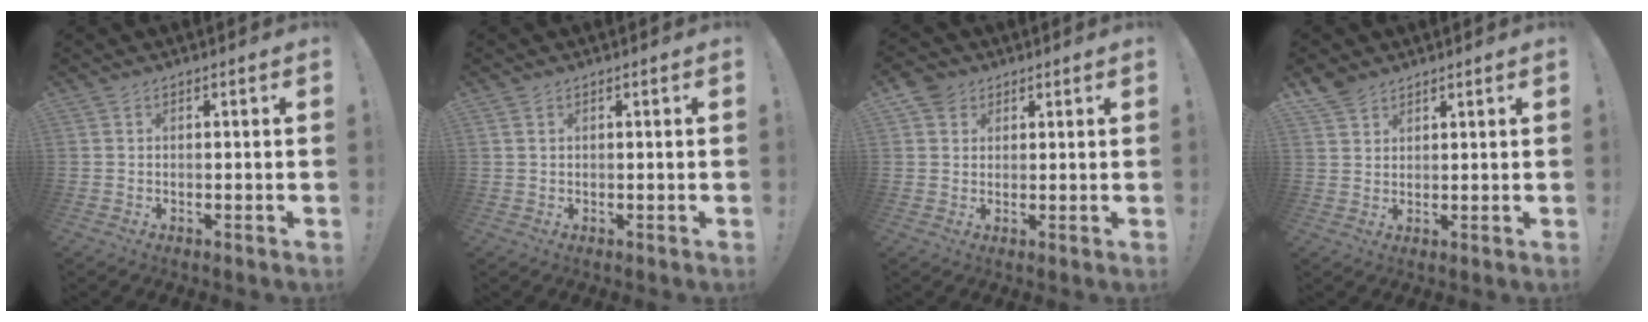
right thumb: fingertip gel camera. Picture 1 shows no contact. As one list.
[{"total": 0.8, "force": [0.5, 0.4, 0.5], "torque": [-0.006, -0.001, 0.008]}, {"total": 4.6, "force": [2.5, 3.8, 1.0], "torque": [-0.012, -0.010, 0.047]}, {"total": 4.4, "force": [3.6, 2.3, 1.2], "torque": [-0.020, -0.020, 0.069]}]